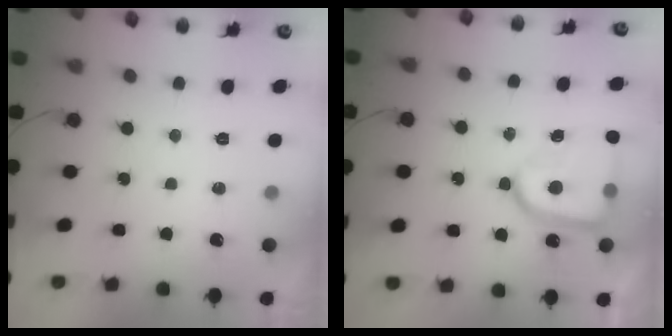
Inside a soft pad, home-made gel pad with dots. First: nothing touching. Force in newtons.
{"total": 16.4, "press": 16.3, "slide": 1.6}